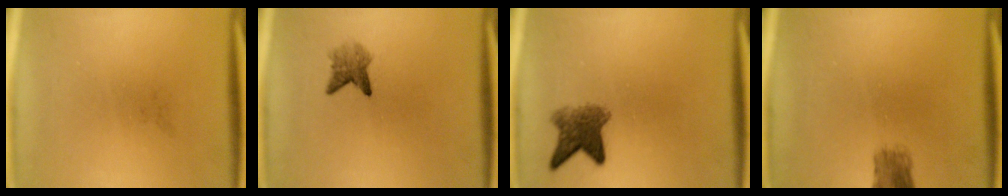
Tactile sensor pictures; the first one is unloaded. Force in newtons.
{"total": 2.6}
{"total": 4.8}
{"total": 2.9}